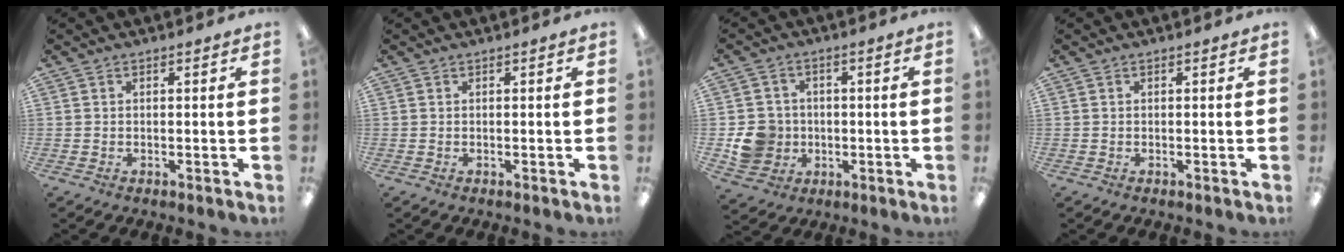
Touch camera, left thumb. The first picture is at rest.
{"total": 0.0}
{"total": 8.6, "force": [-1.2, 8.2, 2.4], "torque": [-0.059, 0.016, -0.014]}
{"total": 0.0}